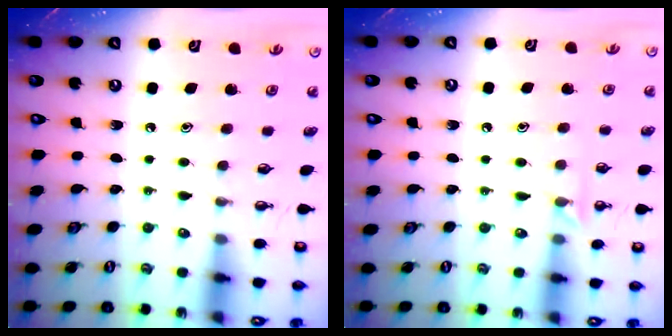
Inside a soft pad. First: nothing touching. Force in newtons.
{"total": 4.2, "press": 4.2, "slide": 0.6}